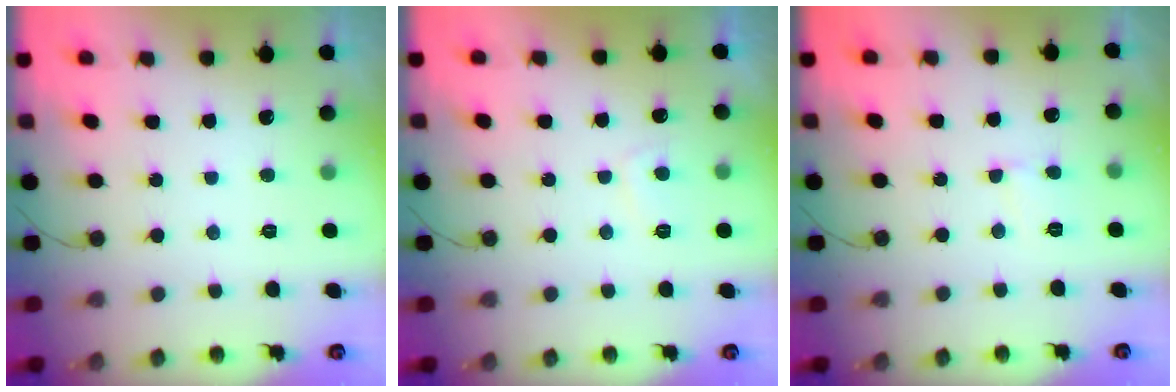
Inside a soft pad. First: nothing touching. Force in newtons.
{"total": 2.9, "press": 2.8, "slide": 0.6}
{"total": 2.8, "press": 2.8, "slide": 0.2}